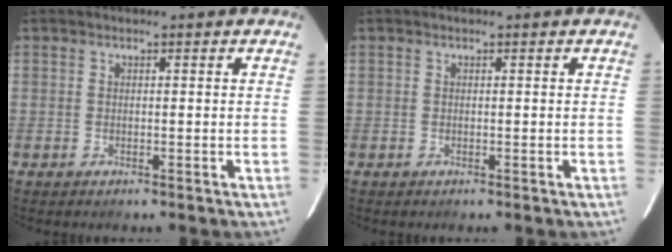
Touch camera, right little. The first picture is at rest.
{"total": 0.0}